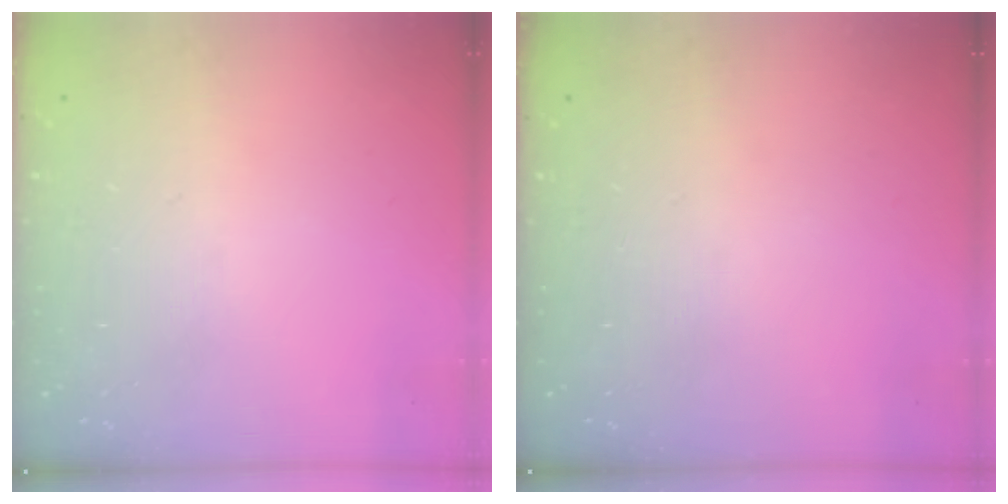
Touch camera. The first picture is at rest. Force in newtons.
{"total": 0.0}